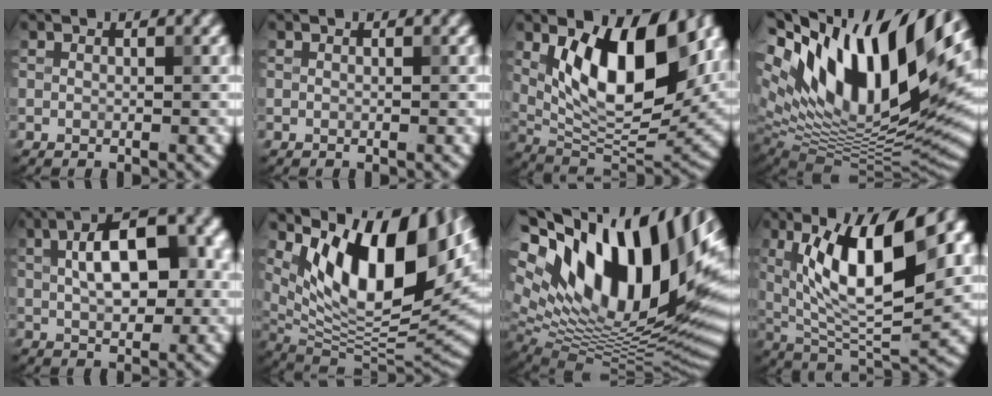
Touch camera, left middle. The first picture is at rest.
{"total": 0.0}
{"total": 13.5, "force": [3.1, 6.1, 11.6], "torque": [-0.169, -0.006, 0.058]}
{"total": 17.7, "force": [6.4, 8.0, 14.4], "torque": [-0.261, 0.015, 0.112]}
{"total": 8.6, "force": [1.1, 4.4, 7.4], "torque": [-0.109, 0.023, 0.016]}
{"total": 15.1, "force": [5.4, 6.4, 12.6], "torque": [-0.185, -0.002, 0.103]}
{"total": 19.8, "force": [6.9, 10.1, 15.6], "torque": [-0.263, 0.043, 0.124]}
{"total": 11.4, "force": [2.8, 4.1, 10.3], "torque": [-0.167, 0.003, 0.056]}